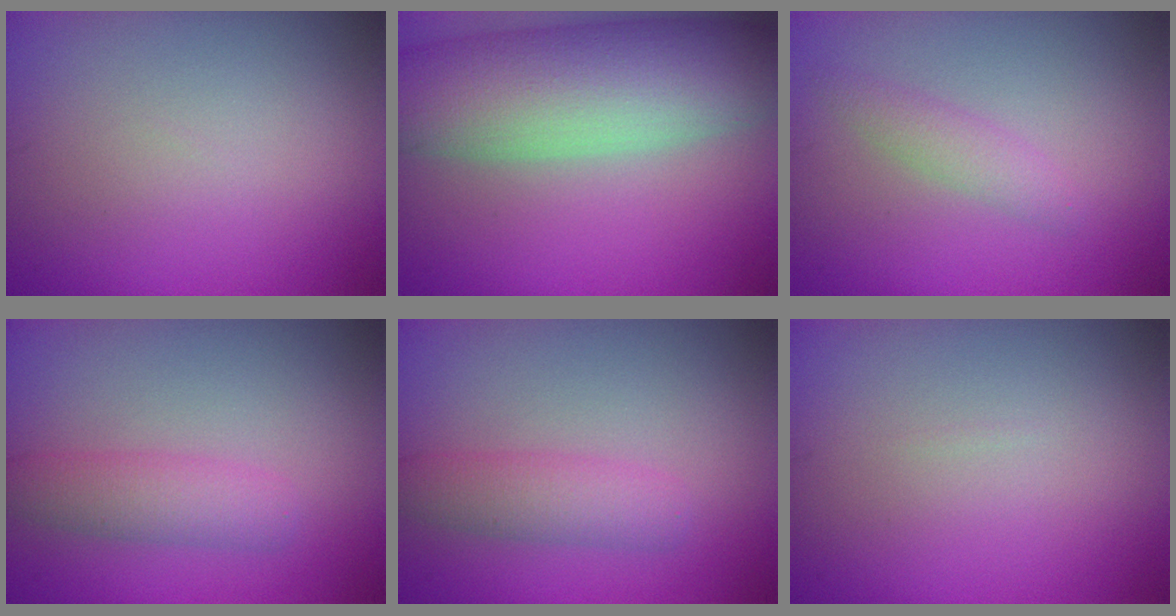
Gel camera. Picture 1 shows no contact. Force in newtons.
{"total": 10.6, "press": 10.6, "slide": 0.8}
{"total": 1.7, "press": 1.7, "slide": 0.1}
{"total": 2.8, "press": 2.8, "slide": 0.1}
{"total": 2.8, "press": 2.8, "slide": 0.1}
{"total": 0.0}